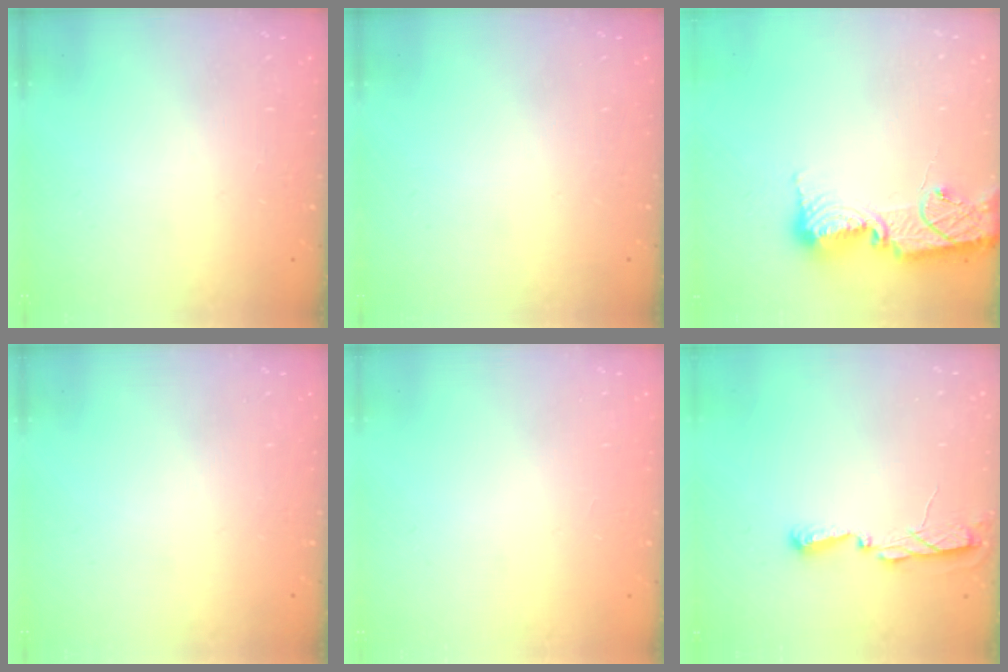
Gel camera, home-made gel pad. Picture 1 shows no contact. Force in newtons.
{"total": 0.0}
{"total": 14.0, "press": 14.0, "slide": 1.1}
{"total": 0.0}
{"total": 1.0, "press": 0.8, "slide": 0.6}
{"total": 5.5, "press": 5.5, "slide": 0.6}